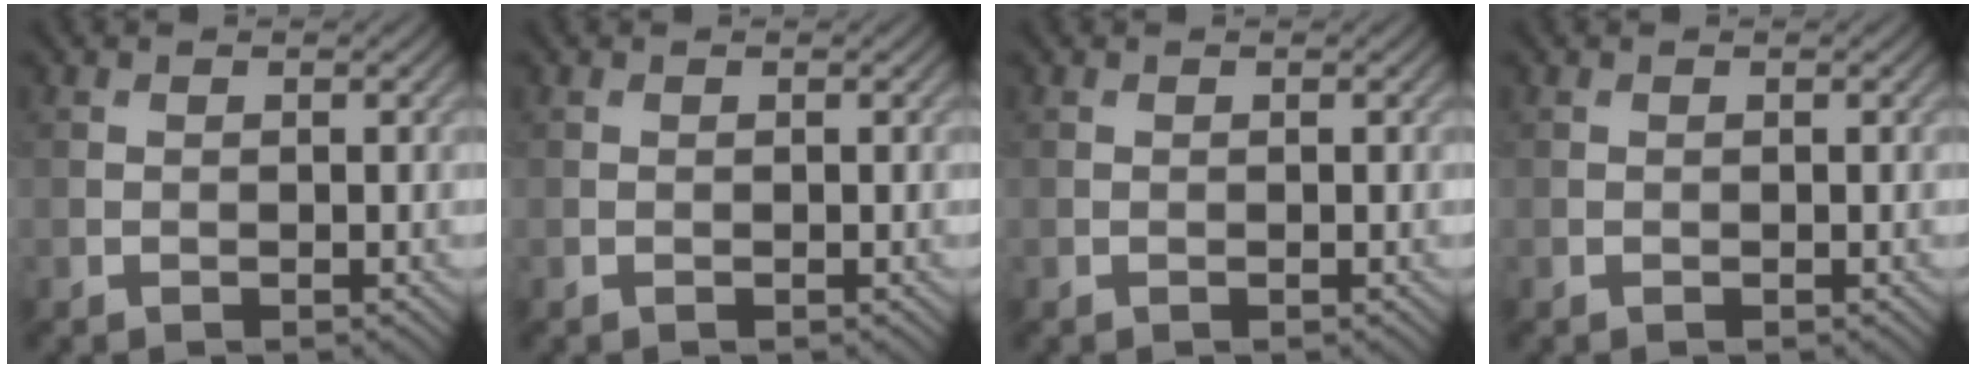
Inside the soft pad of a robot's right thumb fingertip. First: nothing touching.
{"total": 0.0}
{"total": 0.0}
{"total": 0.0}